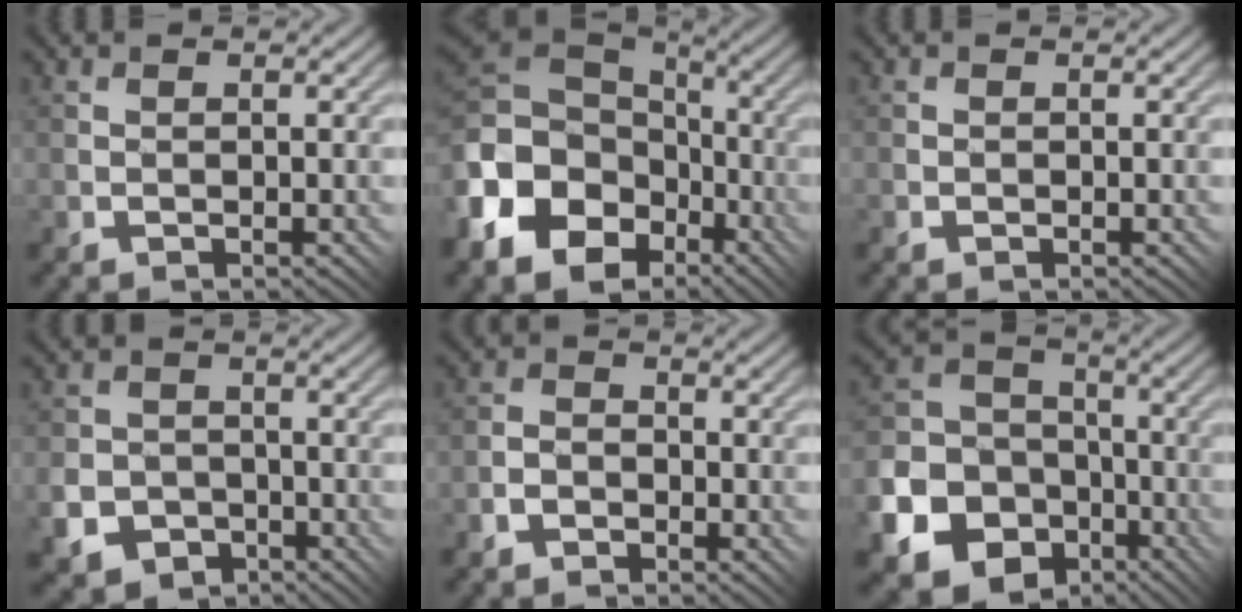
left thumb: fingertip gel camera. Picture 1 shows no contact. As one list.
[{"total": 17.5, "force": [-6.2, 12.7, 10.4], "torque": [-0.257, -0.016, -0.106]}, {"total": 0.7, "force": [-0.4, 0.5, 0.3], "torque": [-0.003, -0.002, -0.009]}, {"total": 5.4, "force": [-2.3, 4.5, 1.9], "torque": [-0.051, -0.017, -0.049]}, {"total": 2.8, "force": [-1.8, 1.8, 1.1], "torque": [-0.019, 0.004, -0.039]}, {"total": 16.1, "force": [-7.3, 12.9, 6.4], "torque": [-0.177, -0.056, -0.136]}]